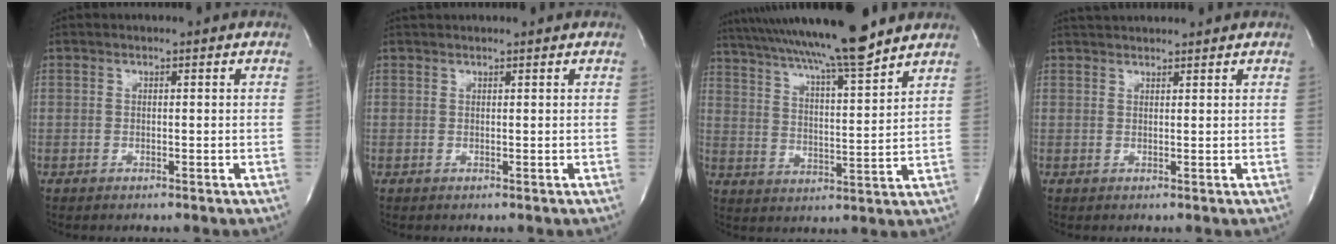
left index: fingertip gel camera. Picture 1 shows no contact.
{"total": 3.1, "force": [2.9, 0.1, 0.9], "torque": [-0.009, 0.030, 0.043]}
{"total": 18.4, "force": [15.8, -0.1, 9.4], "torque": [-0.167, 0.011, 0.249]}
{"total": 4.2, "force": [4.1, 0.3, 0.9], "torque": [-0.017, 0.033, 0.064]}